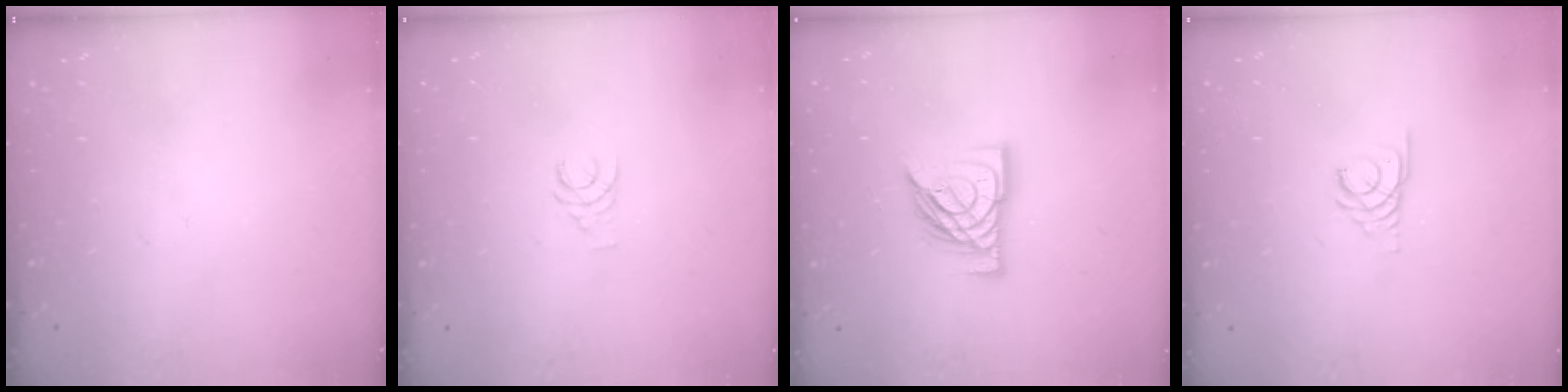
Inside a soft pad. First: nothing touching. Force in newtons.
{"total": 3.6, "press": 3.6, "slide": 0.4}
{"total": 13.2, "press": 13.2, "slide": 1.1}
{"total": 2.7, "press": 2.7, "slide": 0.3}